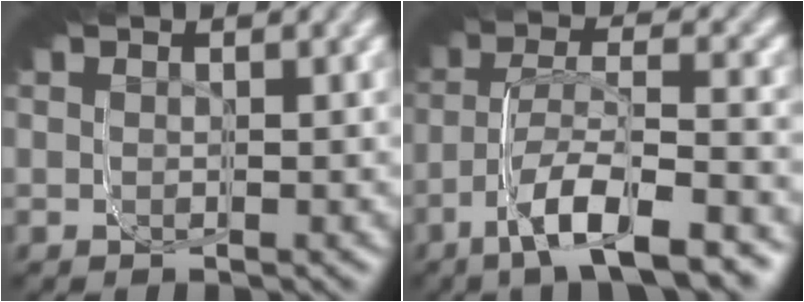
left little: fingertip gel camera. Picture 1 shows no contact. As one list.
[{"total": 4.5, "force": [-3.9, -1.9, 1.3], "torque": [-0.020, 0.018, -0.071]}]